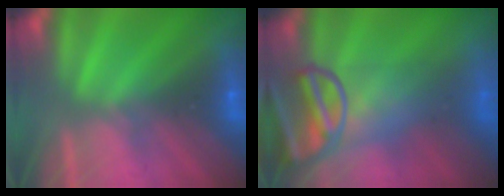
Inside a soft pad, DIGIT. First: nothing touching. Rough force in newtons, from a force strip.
{"total": 9.6}